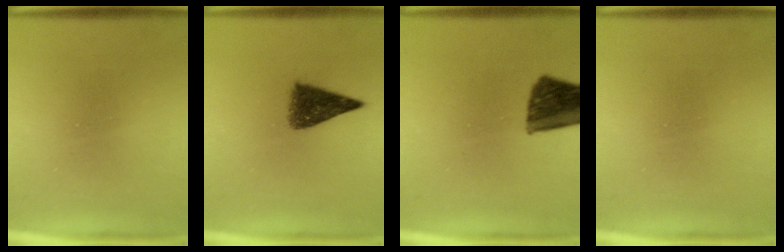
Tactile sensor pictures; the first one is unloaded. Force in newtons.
{"total": 6.3}
{"total": 10.5}
{"total": 0.0}